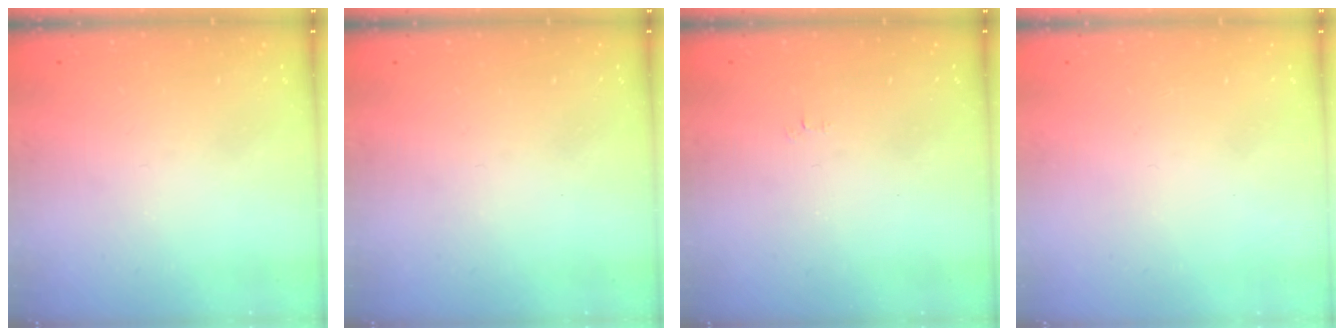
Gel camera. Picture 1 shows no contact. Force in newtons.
{"total": 0.0}
{"total": 2.5, "press": 2.5, "slide": 0.3}
{"total": 1.6, "press": 1.6, "slide": 0.1}